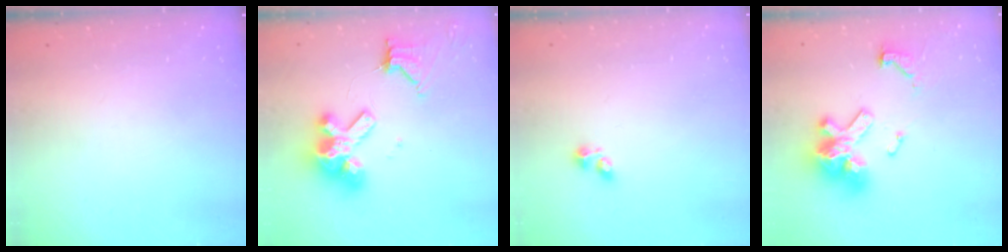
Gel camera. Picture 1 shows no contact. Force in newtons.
{"total": 14.3, "press": 14.2, "slide": 1.7}
{"total": 2.2, "press": 2.2, "slide": 0.5}
{"total": 15.0, "press": 15.0, "slide": 0.8}